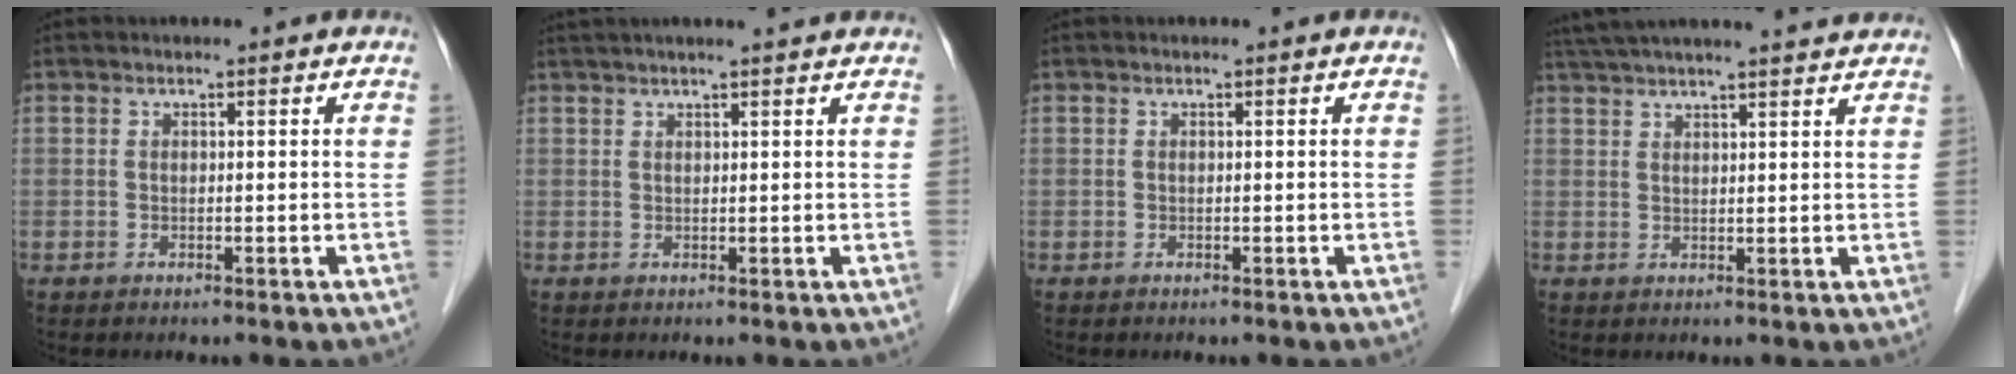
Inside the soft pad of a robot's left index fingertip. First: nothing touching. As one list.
[{"total": 7.5, "force": [6.6, 0.0, 3.6], "torque": [-0.054, 0.031, 0.088]}, {"total": 0.0}, {"total": 15.6, "force": [14.1, 0.8, 6.6], "torque": [-0.113, 0.040, 0.201]}]